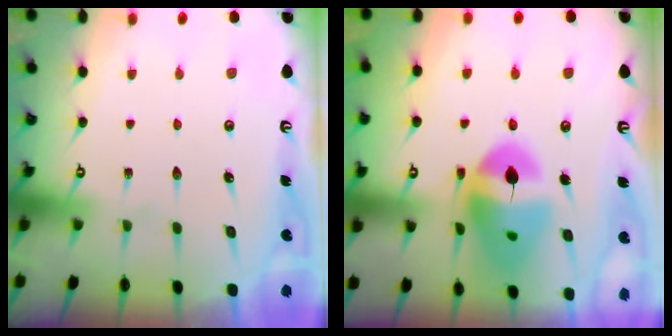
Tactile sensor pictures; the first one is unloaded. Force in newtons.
{"total": 17.1, "press": 17.0, "slide": 1.9}